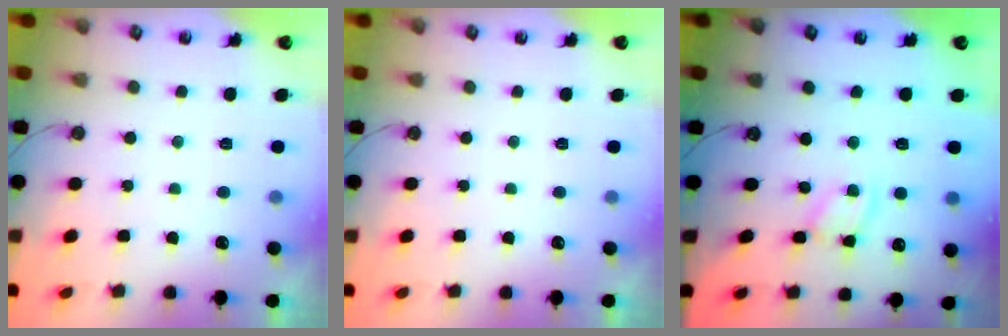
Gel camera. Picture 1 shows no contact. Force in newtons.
{"total": 0.0}
{"total": 3.5, "press": 3.5, "slide": 0.2}